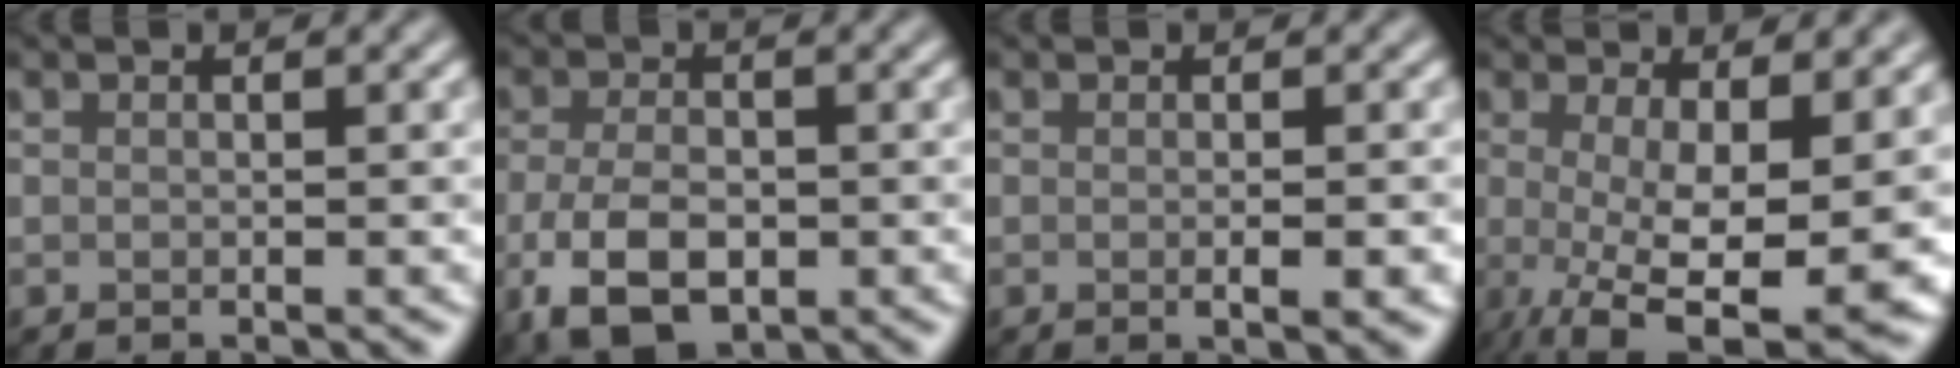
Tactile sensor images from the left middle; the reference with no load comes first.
{"total": 5.8, "force": [-2.1, 3.3, 4.4], "torque": [-0.096, -0.009, -0.039]}
{"total": 2.0, "force": [-0.3, 0.5, 2.0], "torque": [-0.022, 0.000, -0.006]}
{"total": 10.4, "force": [-1.1, 3.4, 9.8], "torque": [-0.156, -0.017, -0.012]}